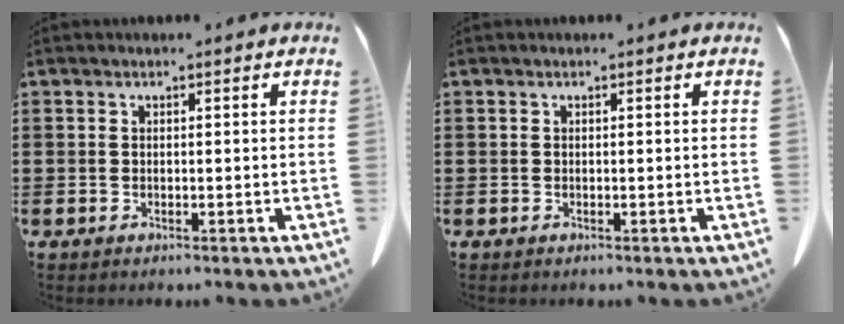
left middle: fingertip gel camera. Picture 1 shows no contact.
{"total": 0.0}